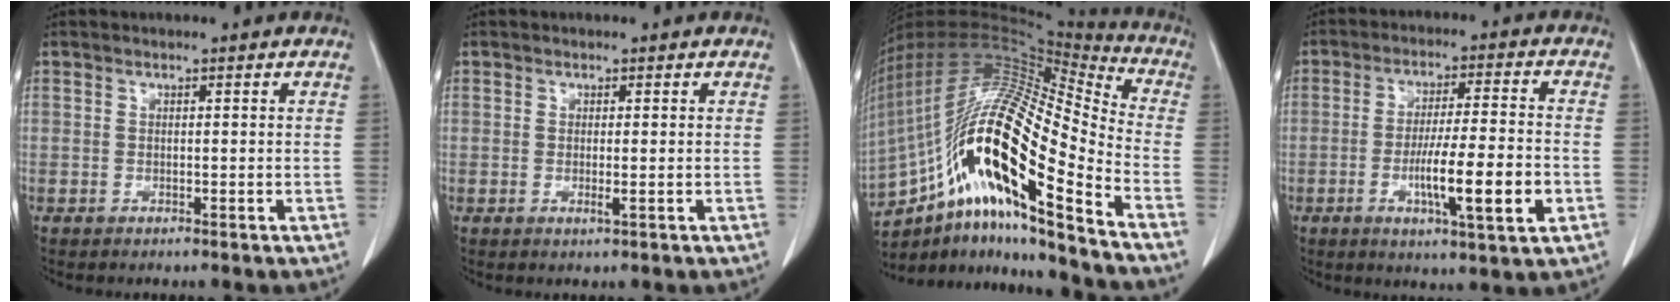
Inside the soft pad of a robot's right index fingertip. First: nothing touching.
{"total": 1.1, "force": [-0.2, 0.0, 1.1], "torque": [-0.023, -0.005, -0.002]}
{"total": 27.0, "force": [-14.1, 4.1, 22.6], "torque": [-0.434, -0.003, -0.258]}
{"total": 11.3, "force": [-3.4, 0.7, 10.8], "torque": [-0.181, -0.010, -0.056]}